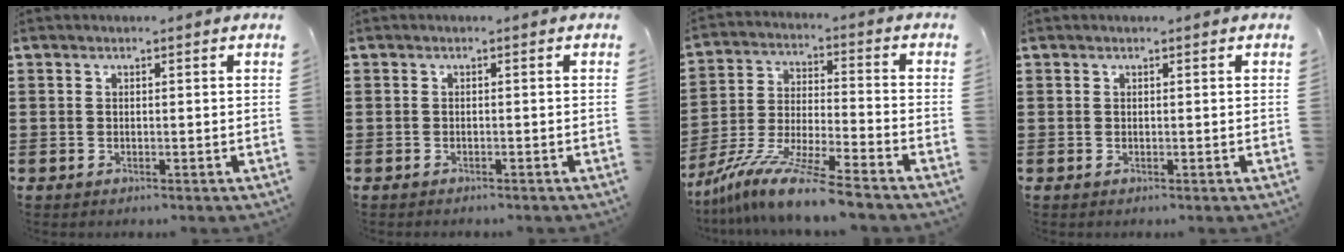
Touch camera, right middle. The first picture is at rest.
{"total": 0.7, "force": [-0.7, 0.2, 0.0], "torque": [0.000, 0.001, -0.015]}
{"total": 11.2, "force": [-9.8, -0.6, 5.3], "torque": [-0.101, 0.002, -0.195]}
{"total": 0.0}